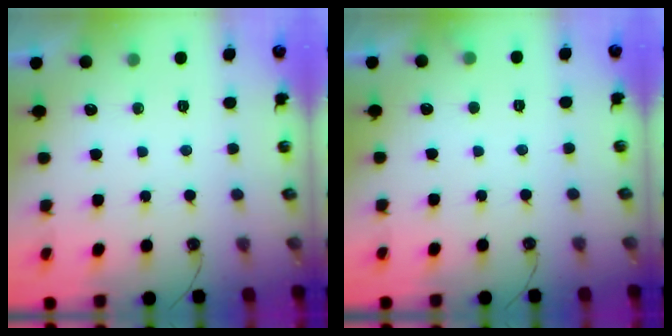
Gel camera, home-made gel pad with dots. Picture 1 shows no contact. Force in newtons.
{"total": 3.1, "press": 3.1, "slide": 0.4}